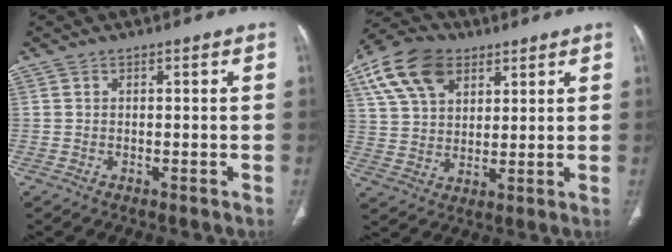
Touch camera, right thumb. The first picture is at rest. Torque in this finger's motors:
{"motor_torque": [-0.43, 0.64, 0.38, 0.19, 0.09]}